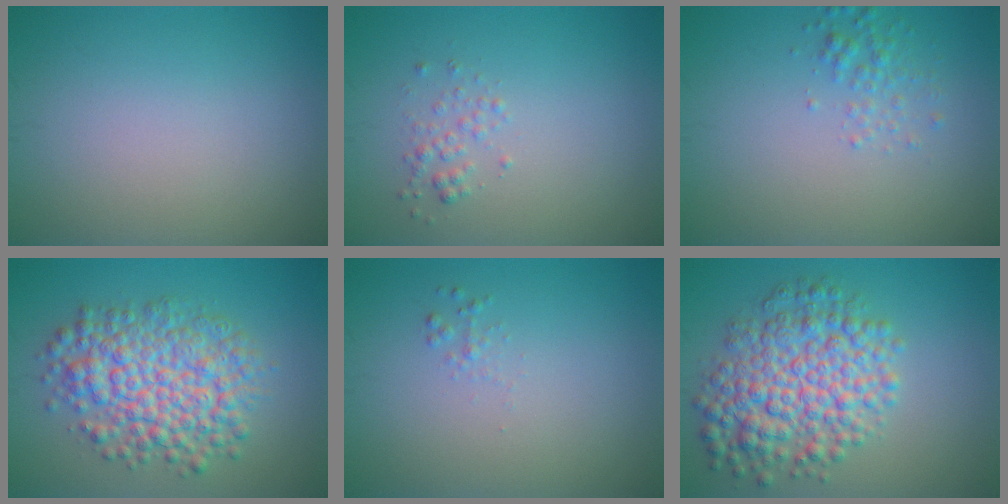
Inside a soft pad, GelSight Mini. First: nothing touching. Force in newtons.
{"total": 1.2, "press": 1.2, "slide": 0.1}
{"total": 1.6, "press": 1.6, "slide": 0.1}
{"total": 7.7, "press": 7.7, "slide": 0.1}
{"total": 0.6, "press": 0.6, "slide": 0.0}
{"total": 7.5, "press": 7.5, "slide": 0.1}